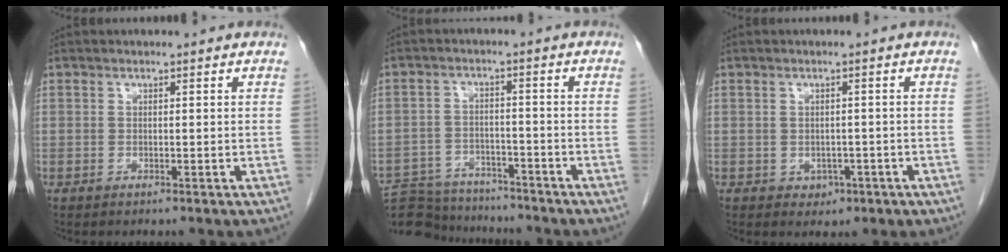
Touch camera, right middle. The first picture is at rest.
{"total": 13.7, "force": [-12.7, 4.2, 3.1], "torque": [-0.062, 0.010, -0.184]}
{"total": 2.2, "force": [-0.9, 1.8, 0.9], "torque": [-0.010, 0.004, -0.002]}